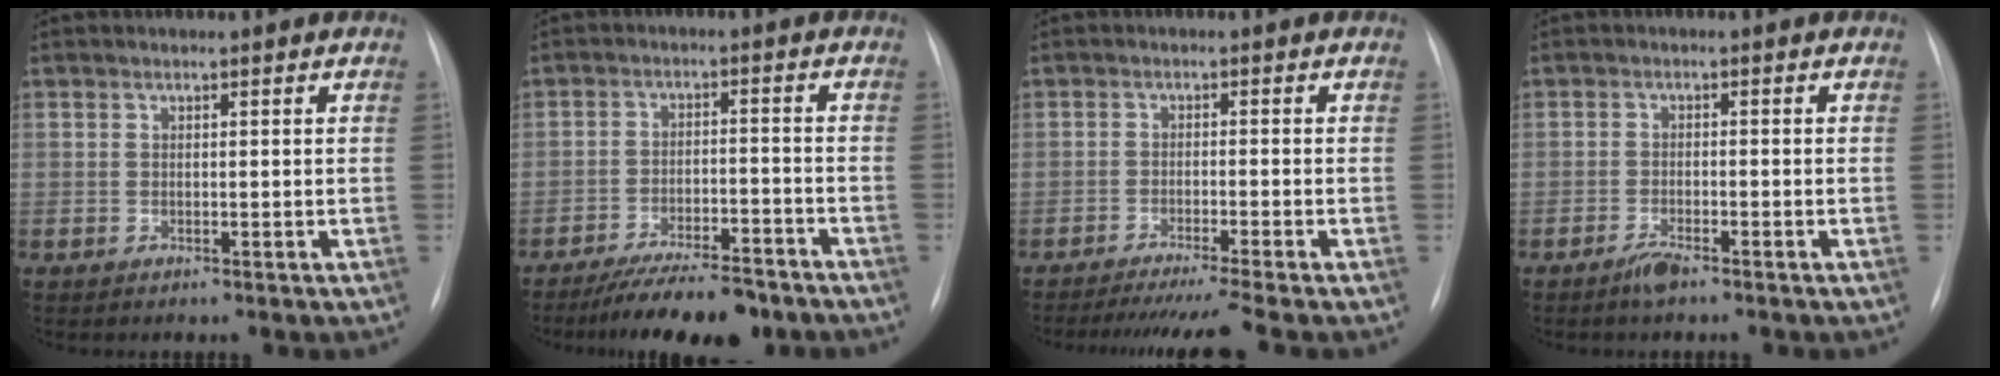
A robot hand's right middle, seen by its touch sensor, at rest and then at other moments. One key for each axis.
{"total": 11.8, "fx": -9.9, "fy": 2.6, "fz": 5.9, "tx": -0.086, "ty": -0.005, "tz": -0.151}
{"total": 9.0, "fx": -7.8, "fy": -2.2, "fz": 3.9, "tx": -0.039, "ty": -0.026, "tz": -0.122}
{"total": 2.2, "fx": -1.8, "fy": 0.2, "fz": 1.2, "tx": -0.031, "ty": -0.003, "tz": -0.034}